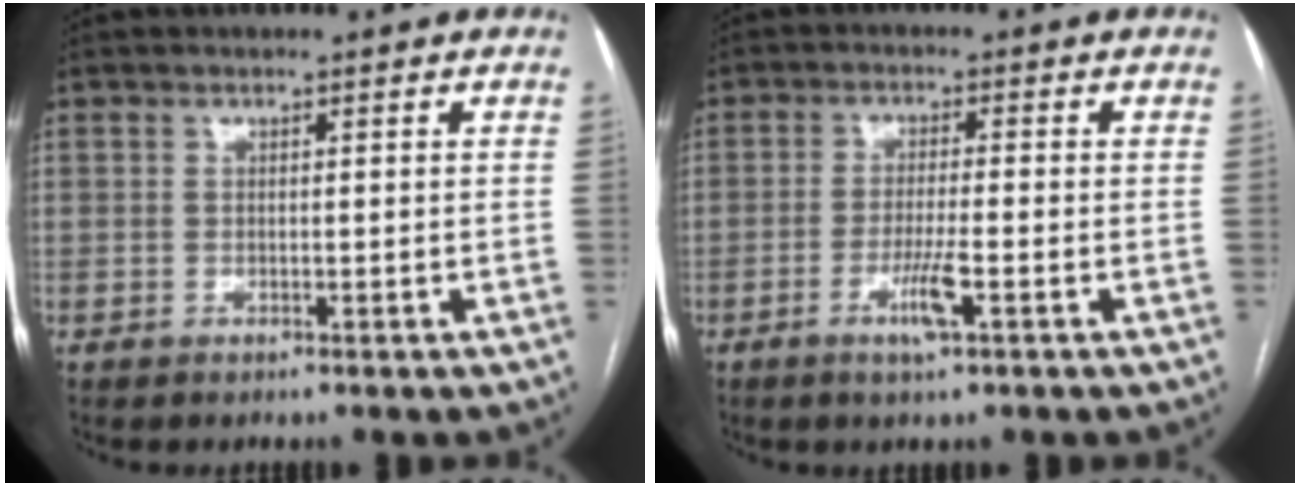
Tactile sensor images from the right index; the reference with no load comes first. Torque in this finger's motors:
{"motor_torque": [-0.01, 0.10, 0.09, 0.02]}